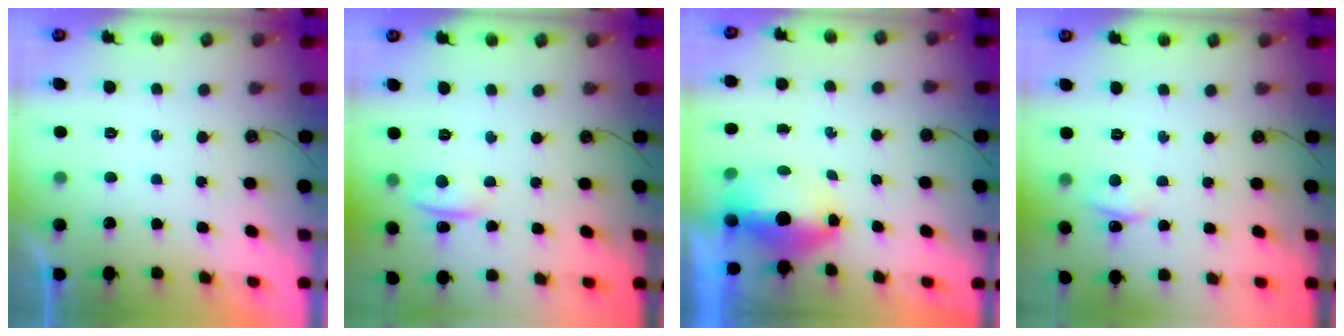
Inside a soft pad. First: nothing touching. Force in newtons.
{"total": 2.2, "press": 1.7, "slide": 1.5}
{"total": 12.5, "press": 7.8, "slide": 9.7}
{"total": 2.9, "press": 2.8, "slide": 0.3}